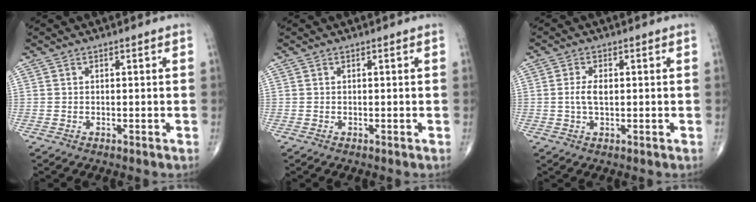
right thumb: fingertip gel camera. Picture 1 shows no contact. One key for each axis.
{"total": 0.0}
{"total": 3.3, "fx": 0.1, "fy": 1.6, "fz": 2.9, "tx": -0.064, "ty": 0.003, "tz": 0.002}